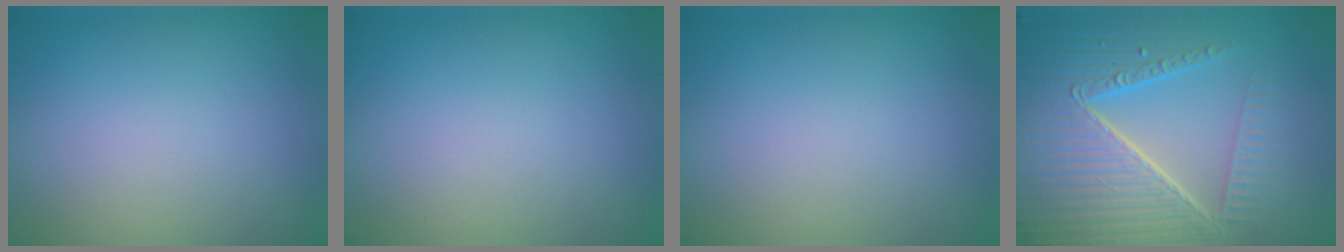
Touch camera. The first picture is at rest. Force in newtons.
{"total": 0.0}
{"total": 0.0}
{"total": 8.6, "press": 6.0, "slide": 6.2}